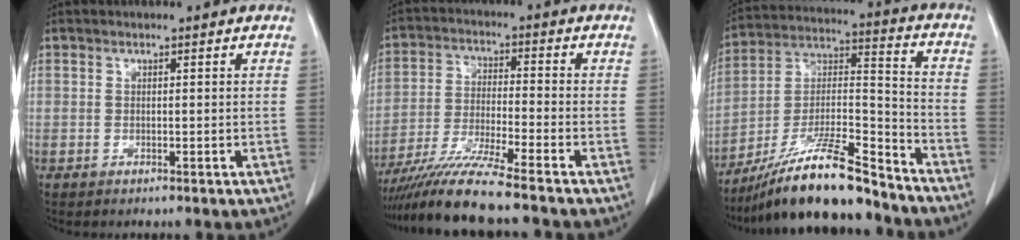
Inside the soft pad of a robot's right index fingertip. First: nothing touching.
{"total": 10.3, "force": [-8.6, -1.5, 5.6], "torque": [-0.103, -0.029, -0.158]}
{"total": 17.6, "force": [-14.7, 1.9, 9.5], "torque": [-0.183, 0.003, -0.263]}